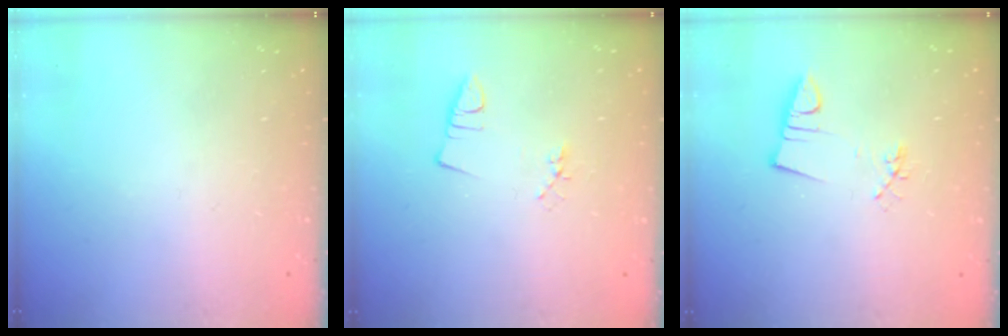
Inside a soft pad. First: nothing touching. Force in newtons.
{"total": 1.9, "press": 1.4, "slide": 1.3}
{"total": 3.0, "press": 1.4, "slide": 2.6}